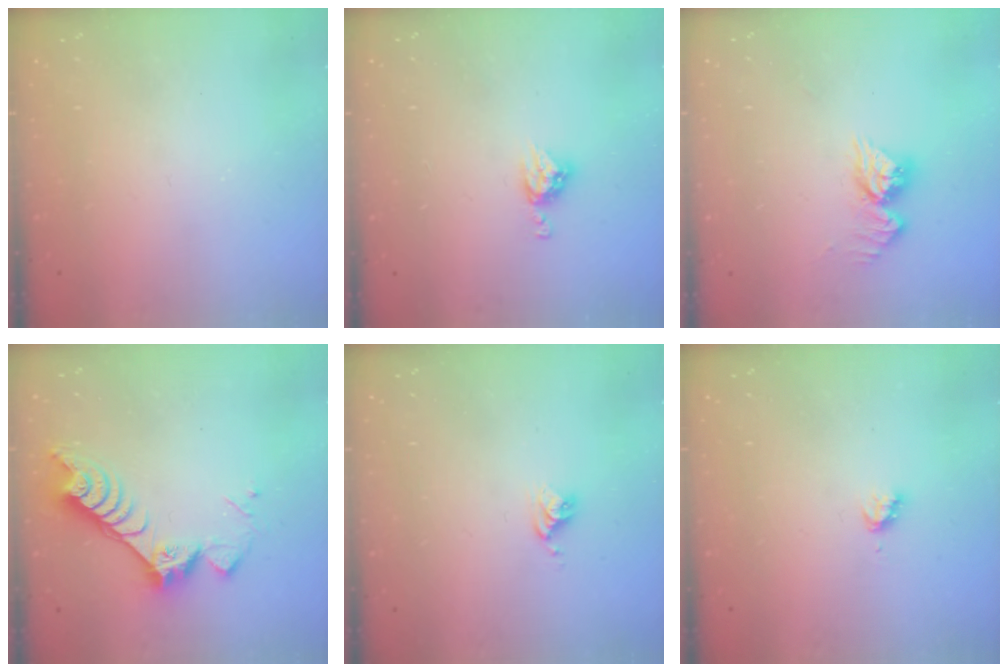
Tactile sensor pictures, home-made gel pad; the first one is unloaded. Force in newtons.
{"total": 6.4, "press": 6.4, "slide": 0.4}
{"total": 9.7, "press": 9.7, "slide": 0.9}
{"total": 10.1, "press": 10.0, "slide": 1.0}
{"total": 3.9, "press": 3.8, "slide": 0.3}
{"total": 2.8, "press": 2.8, "slide": 0.3}